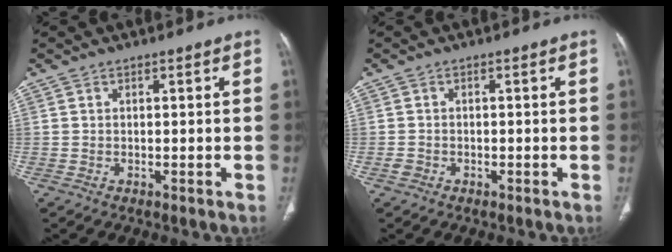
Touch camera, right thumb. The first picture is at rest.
{"total": 1.2, "force": [-0.6, 1.0, 0.4], "torque": [-0.008, 0.005, -0.013]}